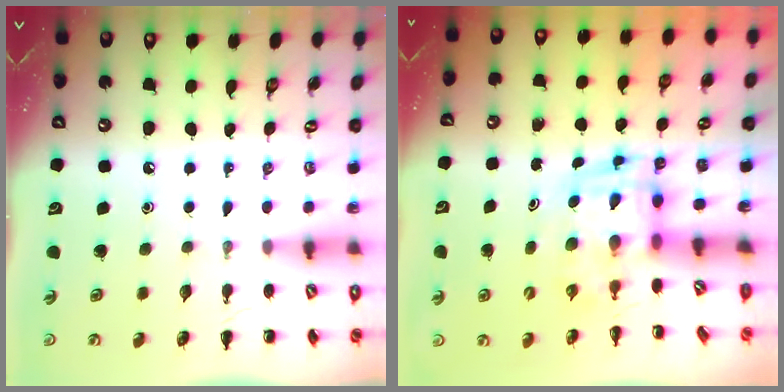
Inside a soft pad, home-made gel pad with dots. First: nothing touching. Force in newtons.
{"total": 3.5, "press": 3.4, "slide": 0.7}